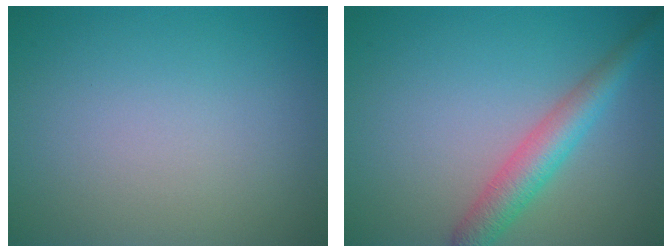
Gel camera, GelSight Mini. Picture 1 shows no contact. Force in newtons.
{"total": 3.9, "press": 3.9, "slide": 0.1}